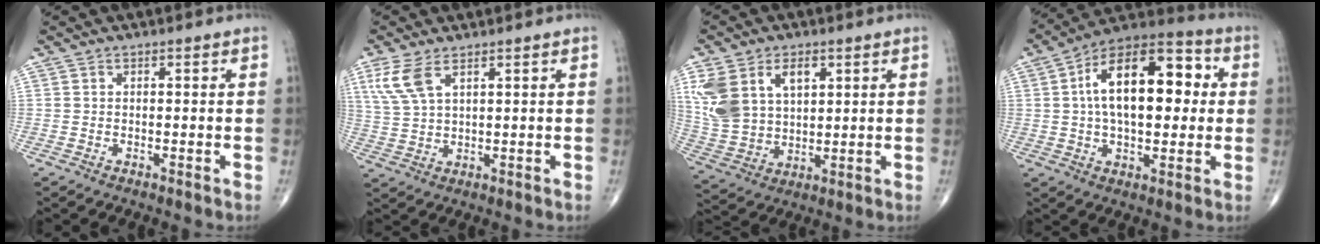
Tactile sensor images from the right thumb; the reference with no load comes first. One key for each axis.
{"total": 6.4, "fx": 3.4, "fy": 2.6, "fz": 4.8, "tx": -0.115, "ty": -0.004, "tz": 0.078}
{"total": 14.5, "fx": 5.3, "fy": 9.4, "fz": 9.7, "tx": -0.189, "ty": -0.005, "tz": 0.117}
{"total": 20.1, "fx": 3.0, "fy": 10.4, "fz": 17.0, "tx": -0.249, "ty": 0.027, "tz": 0.039}